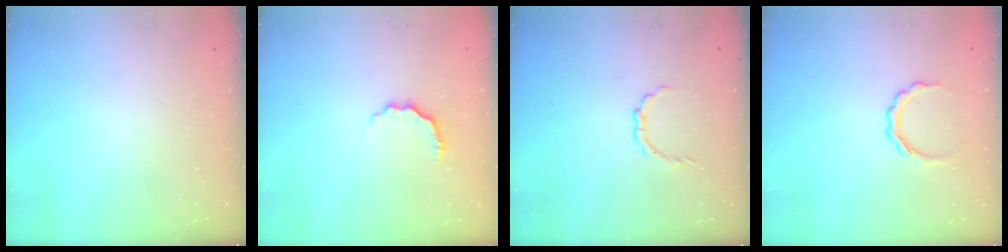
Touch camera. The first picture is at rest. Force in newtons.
{"total": 4.2, "press": 4.1, "slide": 0.9}
{"total": 3.1, "press": 3.0, "slide": 0.3}
{"total": 4.9, "press": 4.9, "slide": 0.7}